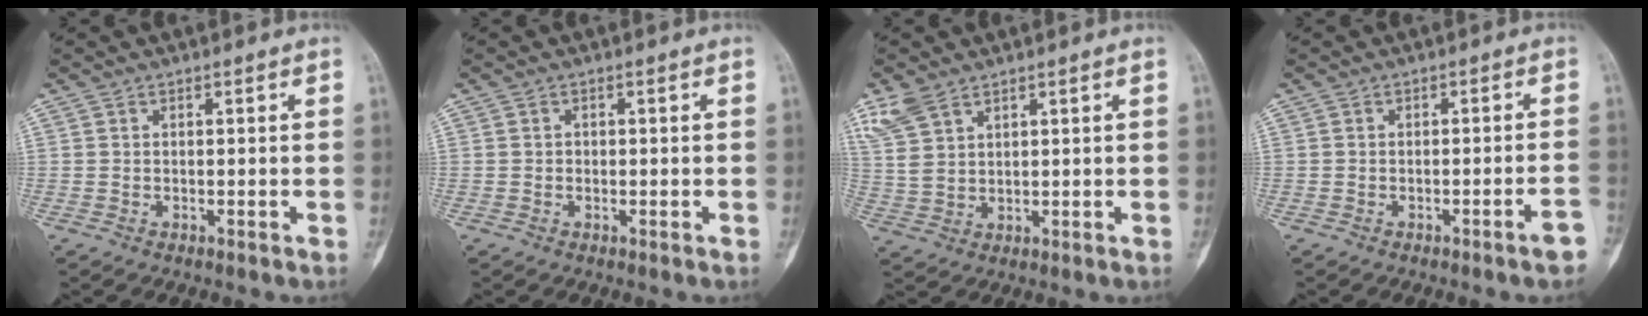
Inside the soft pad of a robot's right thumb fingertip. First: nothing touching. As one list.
[{"total": 0.6, "force": [-0.1, 0.6, 0.2], "torque": [0.004, 0.002, -0.003]}, {"total": 5.7, "force": [4.0, 2.8, 2.8], "torque": [-0.061, -0.009, 0.094]}, {"total": 3.2, "force": [-2.0, 0.1, 2.5], "torque": [-0.034, 0.016, -0.027]}]